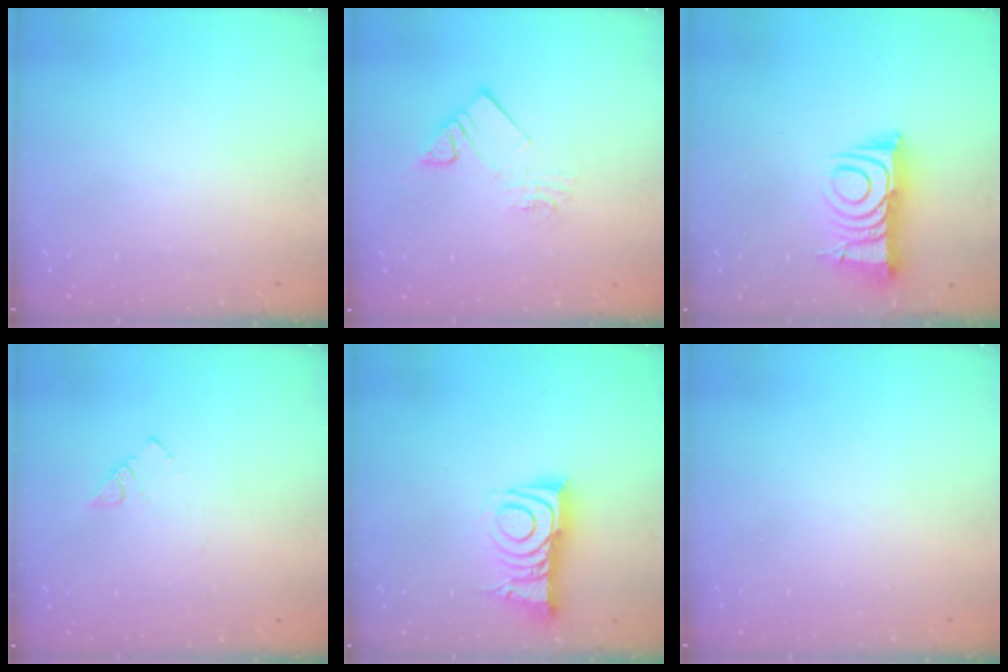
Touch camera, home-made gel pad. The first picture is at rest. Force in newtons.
{"total": 9.1, "press": 9.1, "slide": 0.5}
{"total": 11.0, "press": 11.0, "slide": 0.6}
{"total": 2.7, "press": 2.7, "slide": 0.4}
{"total": 8.3, "press": 8.3, "slide": 0.7}
{"total": 0.0}